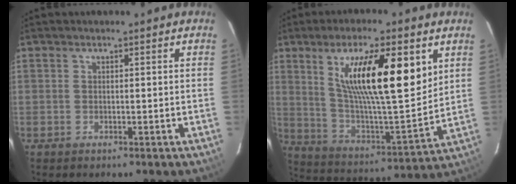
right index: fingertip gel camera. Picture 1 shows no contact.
{"total": 20.4, "force": [8.2, 4.6, 18.1], "torque": [-0.298, -0.003, 0.147]}